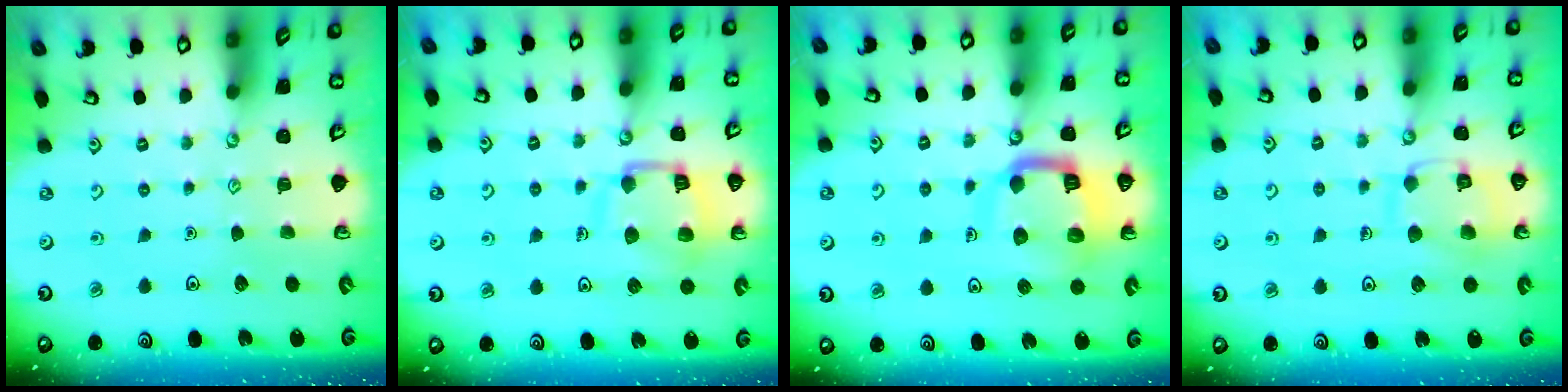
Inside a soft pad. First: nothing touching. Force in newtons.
{"total": 12.1, "press": 12.0, "slide": 1.3}
{"total": 12.5, "press": 12.4, "slide": 1.6}
{"total": 11.7, "press": 11.6, "slide": 0.9}